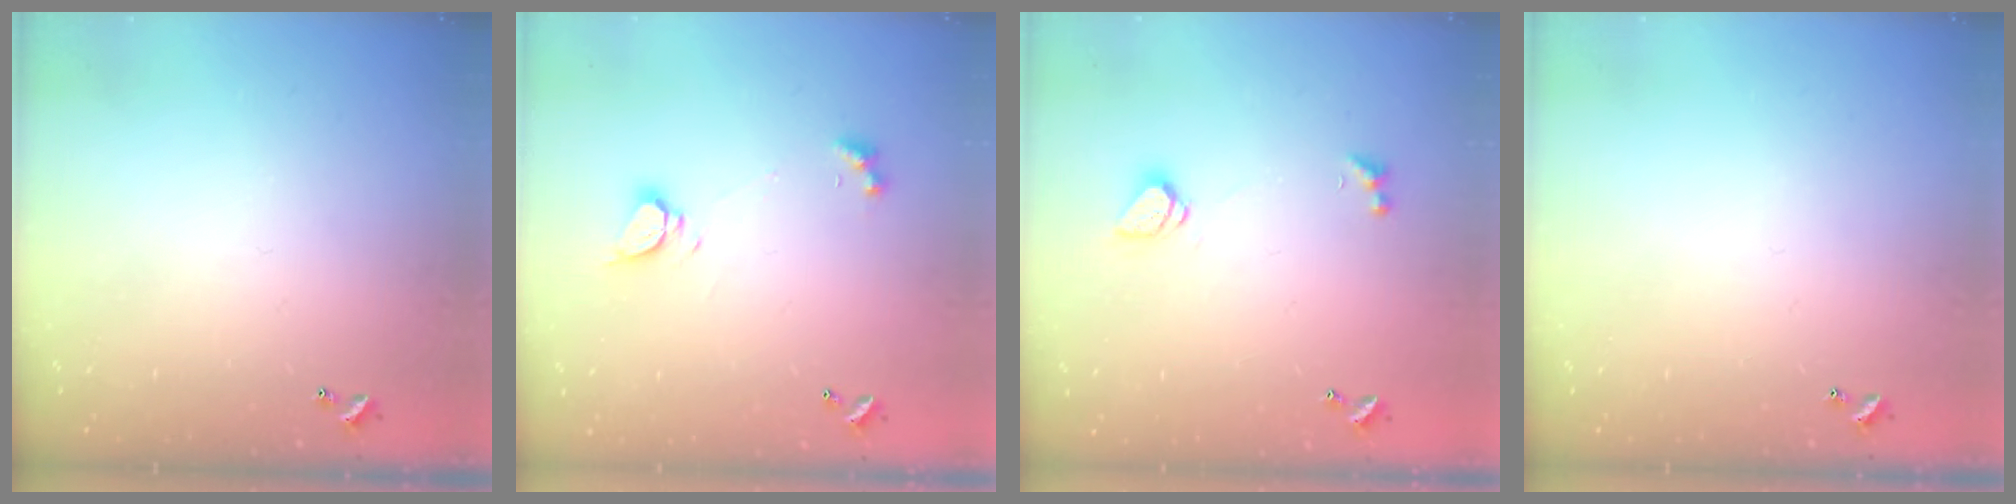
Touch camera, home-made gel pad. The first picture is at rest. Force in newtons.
{"total": 4.6, "press": 4.5, "slide": 0.5}
{"total": 1.6, "press": 1.6, "slide": 0.5}
{"total": 0.0}